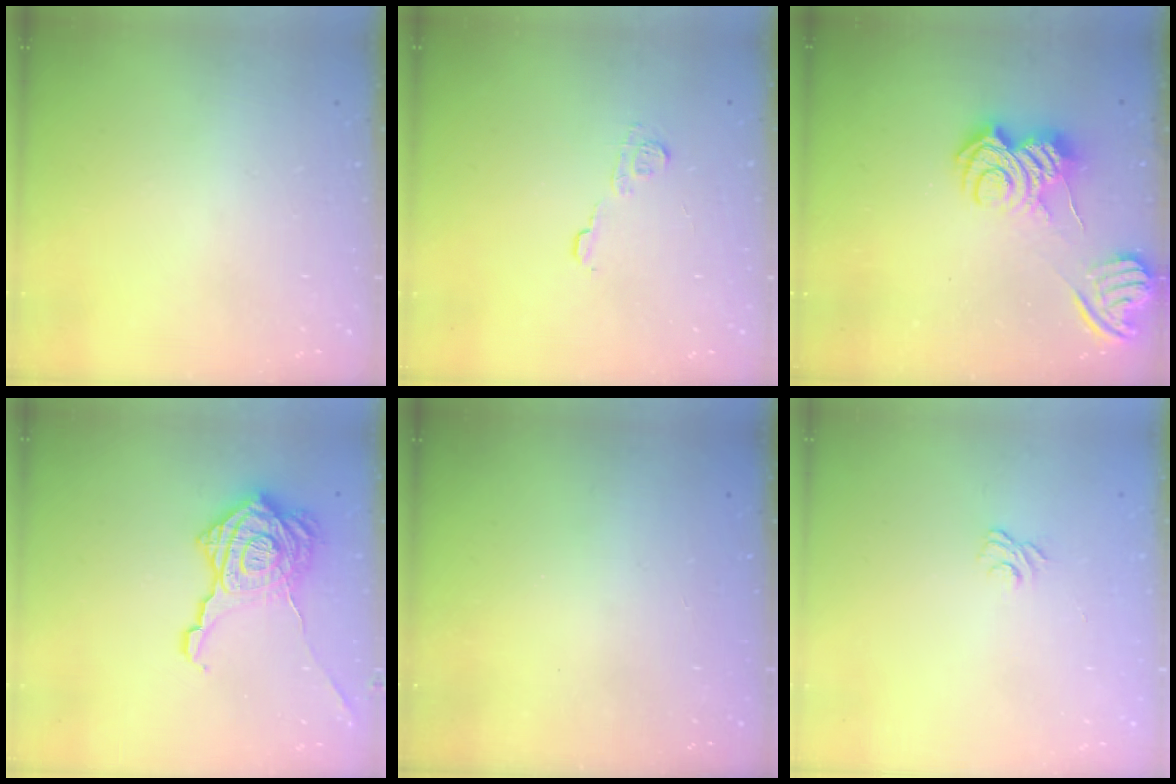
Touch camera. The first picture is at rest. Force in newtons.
{"total": 7.3, "press": 7.3, "slide": 0.5}
{"total": 9.0, "press": 9.0, "slide": 0.7}
{"total": 22.9, "press": 22.9, "slide": 1.3}
{"total": 2.3, "press": 2.2, "slide": 0.8}
{"total": 3.1, "press": 2.8, "slide": 1.3}